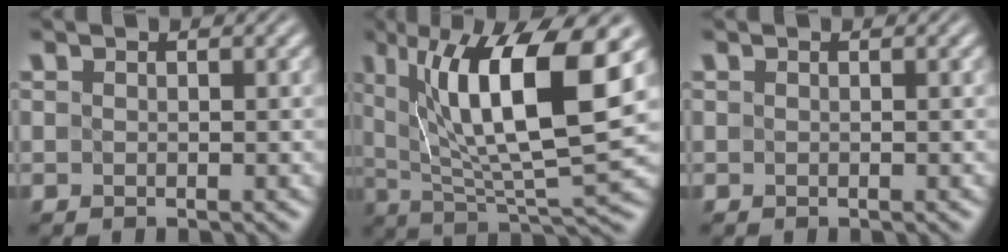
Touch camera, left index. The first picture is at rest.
{"total": 12.0, "force": [3.9, 3.0, 11.0], "torque": [-0.181, -0.001, 0.075]}
{"total": 0.0}